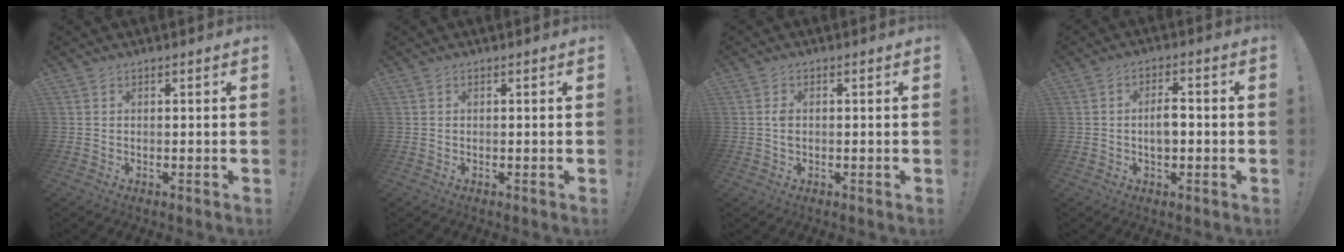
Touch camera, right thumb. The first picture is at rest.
{"total": 0.0}
{"total": 1.9, "force": [0.0, 1.2, 1.5], "torque": [-0.037, 0.009, 0.000]}
{"total": 4.8, "force": [-0.3, 2.6, 4.0], "torque": [-0.057, 0.009, -0.009]}